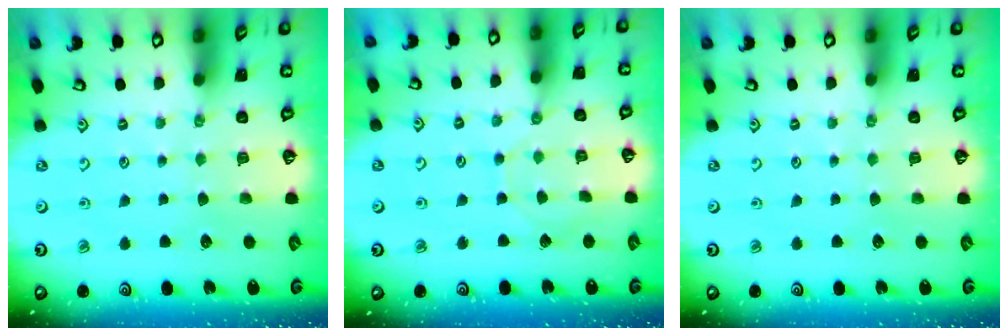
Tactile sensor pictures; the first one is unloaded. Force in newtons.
{"total": 6.4, "press": 6.4, "slide": 0.5}
{"total": 0.0}